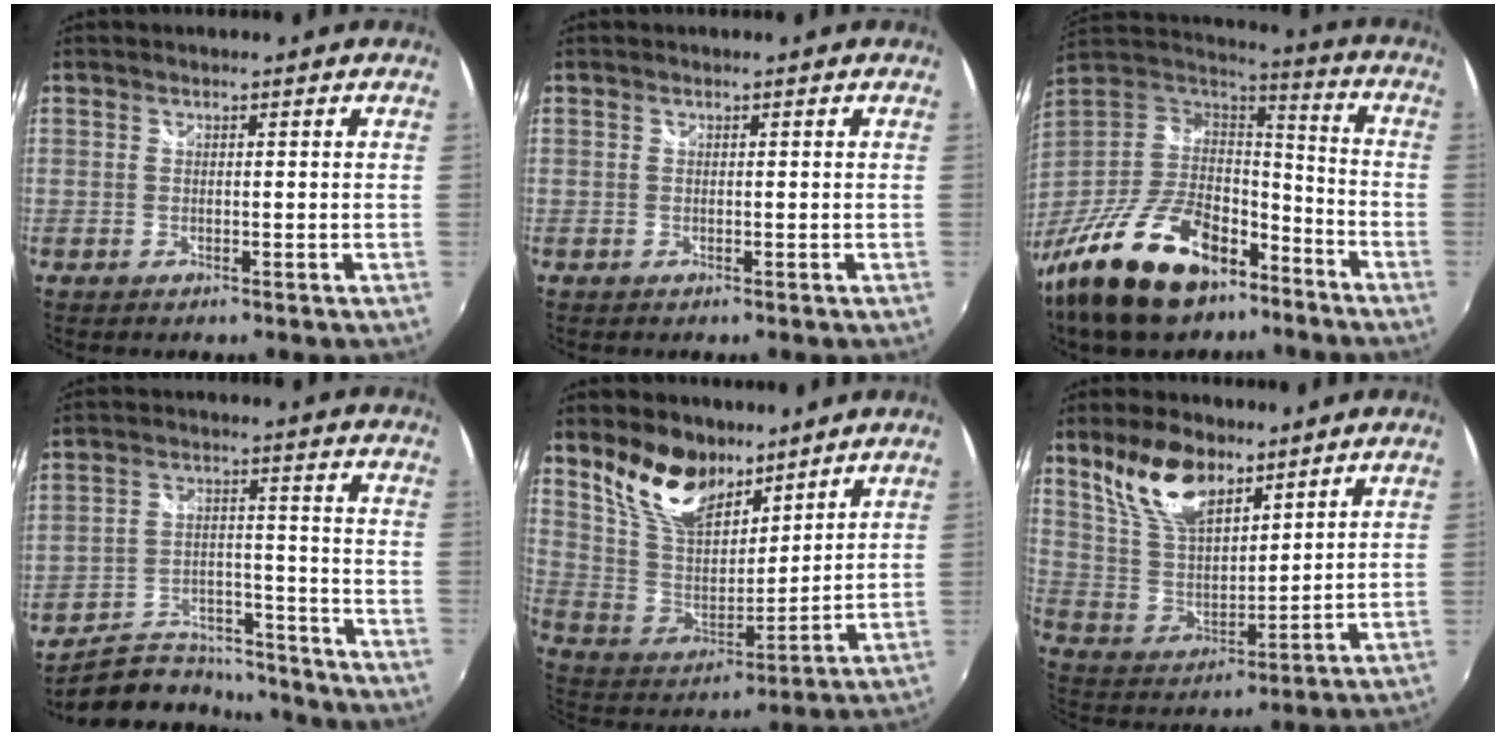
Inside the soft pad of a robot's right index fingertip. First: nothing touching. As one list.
[{"total": 0.0}, {"total": 28.3, "force": [-17.8, 14.9, 16.1], "torque": [-0.338, -0.003, -0.281]}, {"total": 18.3, "force": [-16.1, 6.5, 5.7], "torque": [-0.120, 0.023, -0.225]}, {"total": 14.8, "force": [10.4, 7.1, 7.7], "torque": [-0.161, 0.008, 0.205]}, {"total": 13.4, "force": [8.9, 6.1, 7.9], "torque": [-0.154, 0.017, 0.180]}]